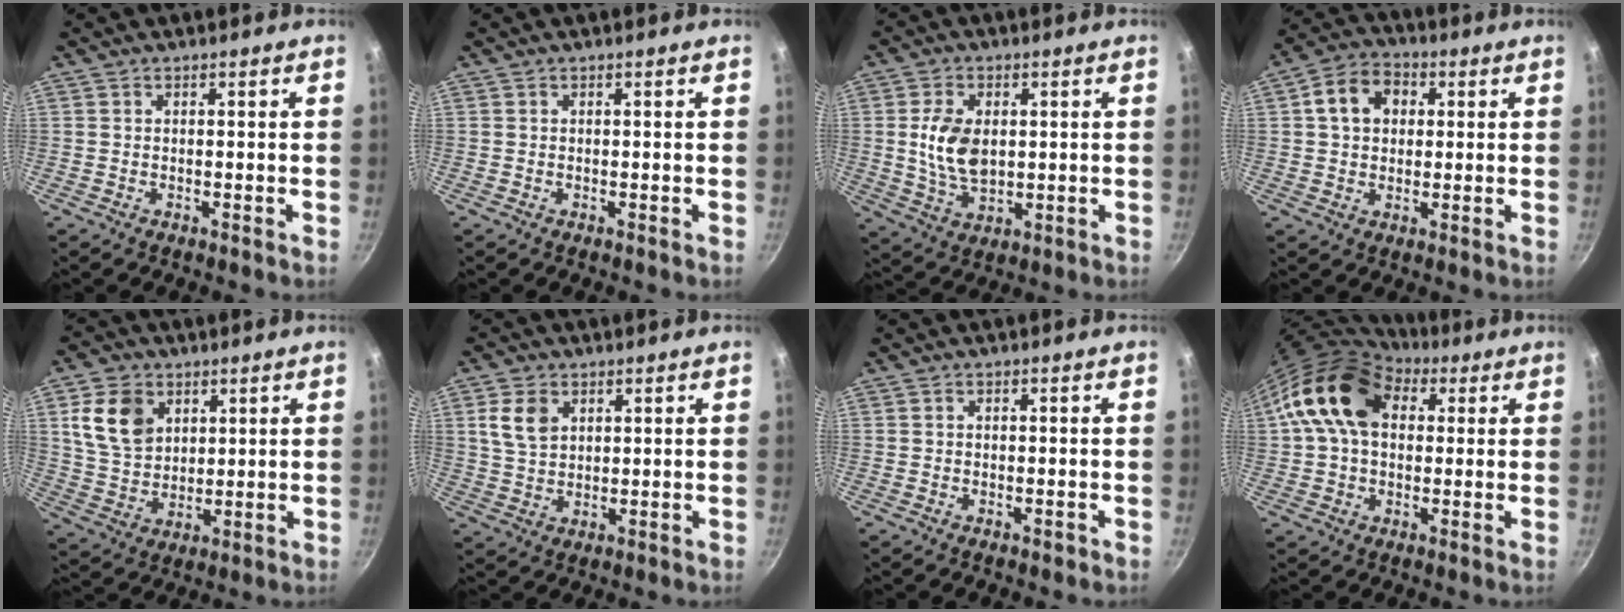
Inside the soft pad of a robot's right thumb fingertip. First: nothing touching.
{"total": 0.0}
{"total": 9.3, "force": [1.1, 5.9, 7.1], "torque": [-0.126, -0.013, 0.025]}
{"total": 9.0, "force": [2.0, 7.0, 5.3], "torque": [-0.063, 0.015, 0.020]}
{"total": 11.1, "force": [4.1, 8.2, 6.3], "torque": [-0.098, -0.014, 0.083]}
{"total": 6.4, "force": [2.4, 4.4, 4.0], "torque": [-0.064, -0.006, 0.048]}
{"total": 0.8, "force": [-0.5, 0.5, 0.4], "torque": [-0.006, 0.004, -0.005]}
{"total": 15.1, "force": [3.8, 10.8, 9.9], "torque": [-0.150, 0.018, 0.051]}